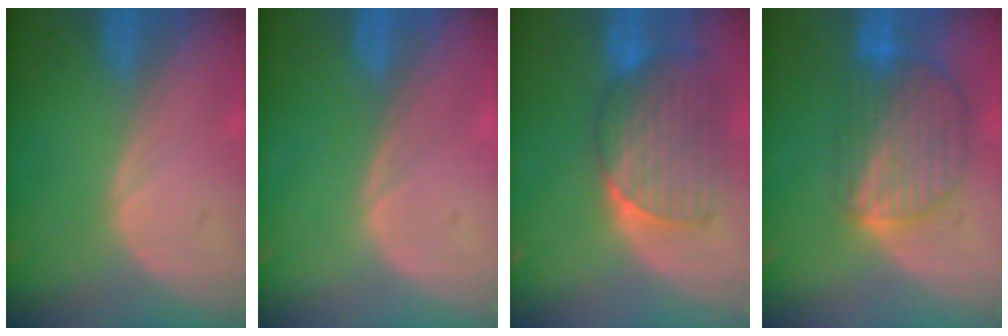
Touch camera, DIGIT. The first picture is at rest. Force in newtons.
{"total": 0.0}
{"total": 9.0, "press": 8.5, "slide": 2.9}
{"total": 9.3, "press": 7.9, "slide": 4.9}